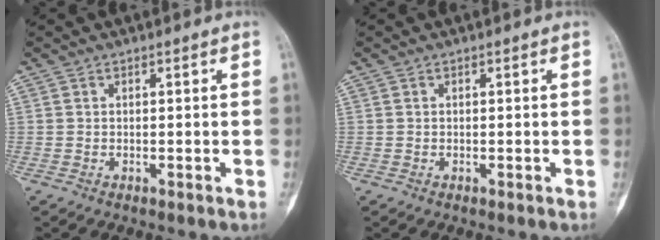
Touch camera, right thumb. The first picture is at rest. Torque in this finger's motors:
{"motor_torque": [0.22, 0.62, 0.22, -0.02, -0.05]}